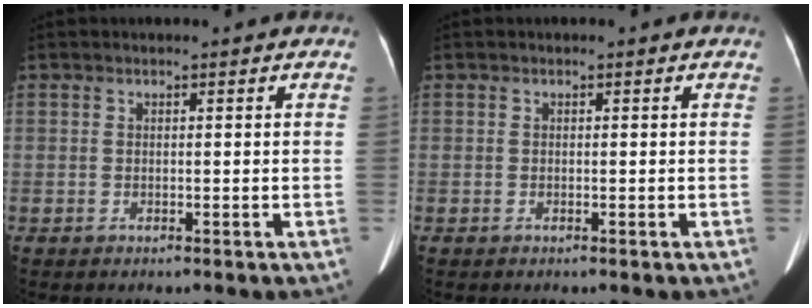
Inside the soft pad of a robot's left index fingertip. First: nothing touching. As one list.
[{"total": 0.0}]